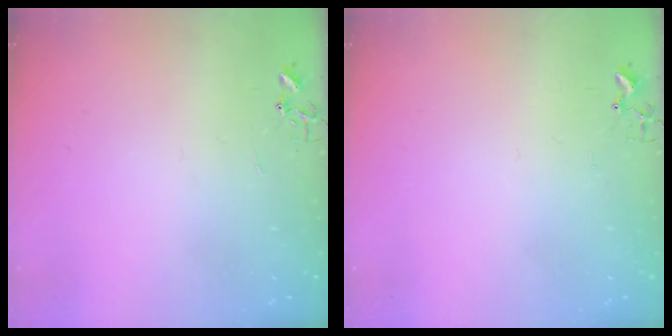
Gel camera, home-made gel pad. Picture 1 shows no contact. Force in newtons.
{"total": 3.0, "press": 2.9, "slide": 0.4}